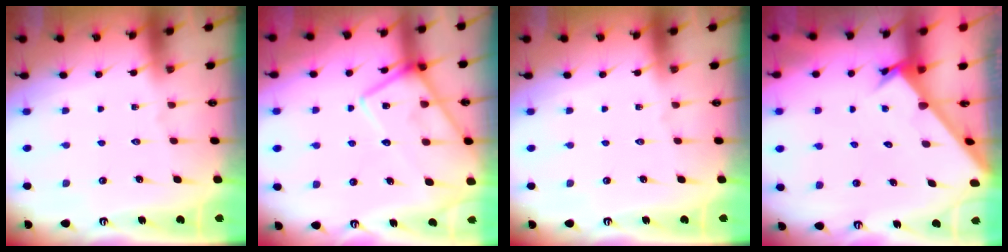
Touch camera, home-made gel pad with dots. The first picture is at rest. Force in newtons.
{"total": 14.1, "press": 14.0, "slide": 1.3}
{"total": 0.0}
{"total": 2.7, "press": 2.7, "slide": 0.2}